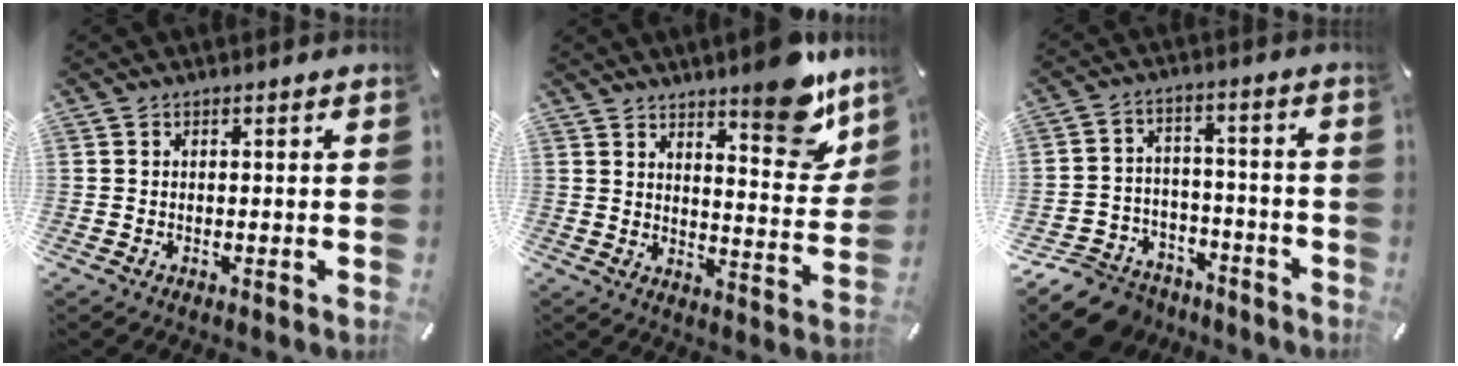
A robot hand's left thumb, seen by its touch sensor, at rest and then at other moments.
{"total": 13.0, "force": [10.0, 4.1, 7.2], "torque": [-0.072, -0.082, 0.169]}
{"total": 11.2, "force": [-8.6, 6.5, 3.1], "torque": [-0.048, 0.057, -0.153]}